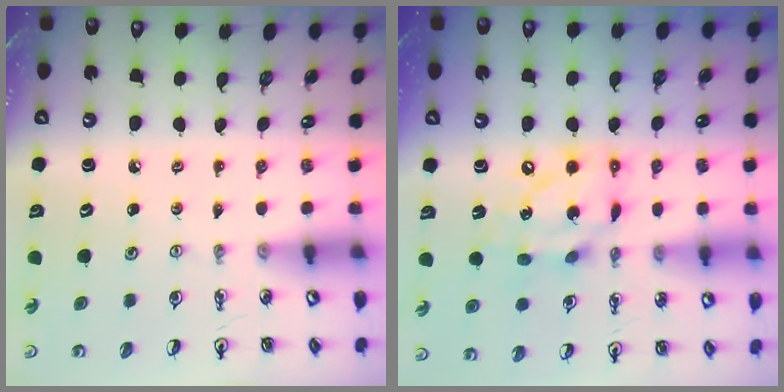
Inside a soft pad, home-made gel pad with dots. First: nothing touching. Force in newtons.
{"total": 14.3, "press": 14.2, "slide": 1.3}